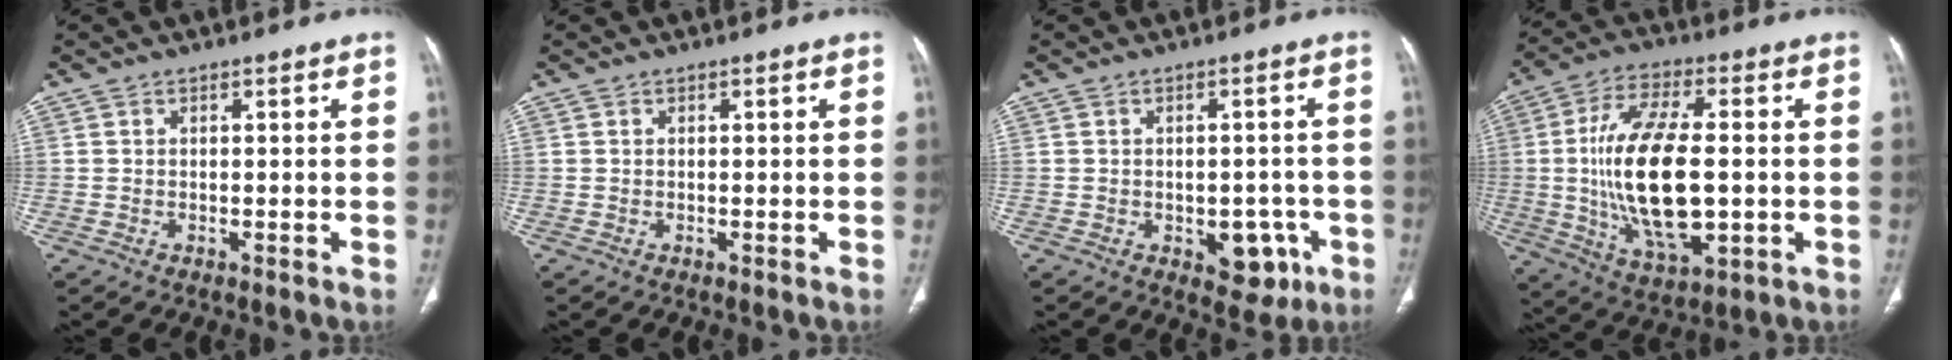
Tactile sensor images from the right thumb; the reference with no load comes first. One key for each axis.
{"total": 0.0}
{"total": 6.9, "fx": -2.5, "fy": 4.5, "fz": 4.7, "tx": -0.027, "ty": 0.012, "tz": -0.022}
{"total": 20.3, "fx": -0.8, "fy": 9.1, "fz": 18.1, "tx": -0.343, "ty": -0.002, "tz": -0.006}